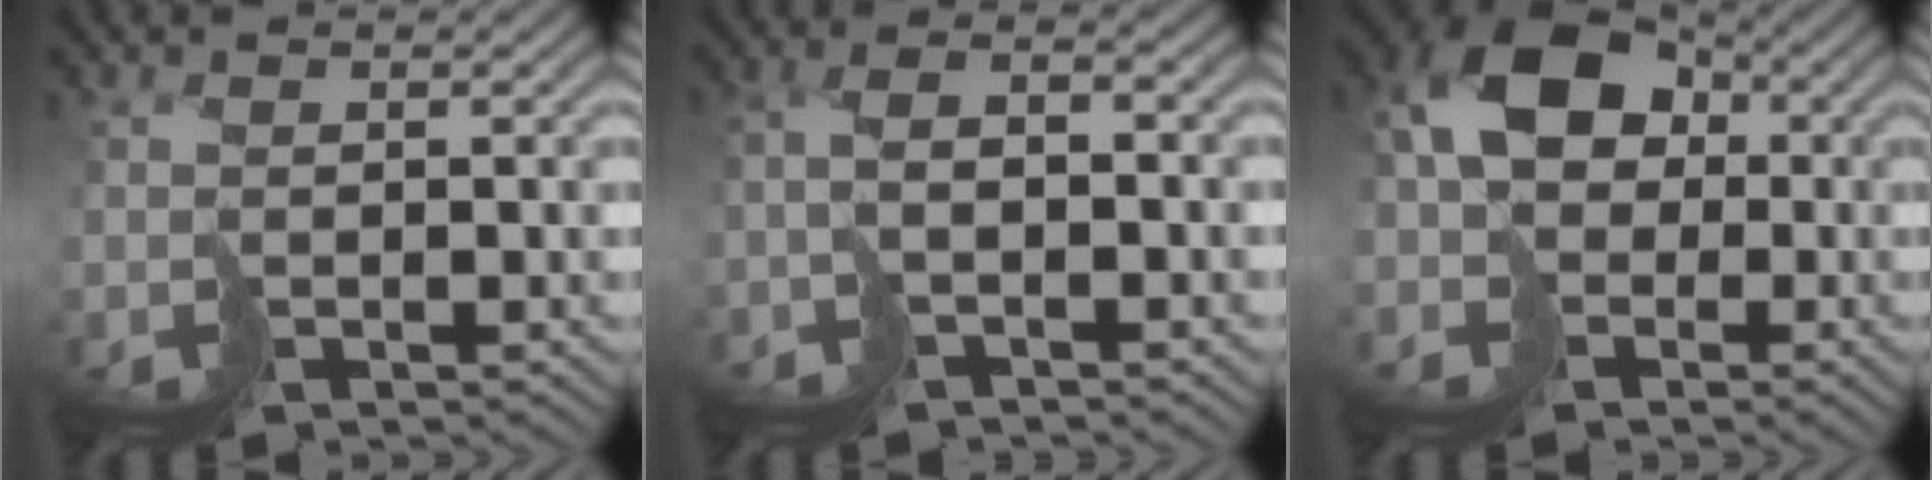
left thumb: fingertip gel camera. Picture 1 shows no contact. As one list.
[{"total": 4.6, "force": [-2.0, 1.5, 3.8], "torque": [-0.086, 0.001, -0.046]}, {"total": 11.6, "force": [-1.1, 9.0, 7.2], "torque": [-0.169, -0.003, -0.038]}]